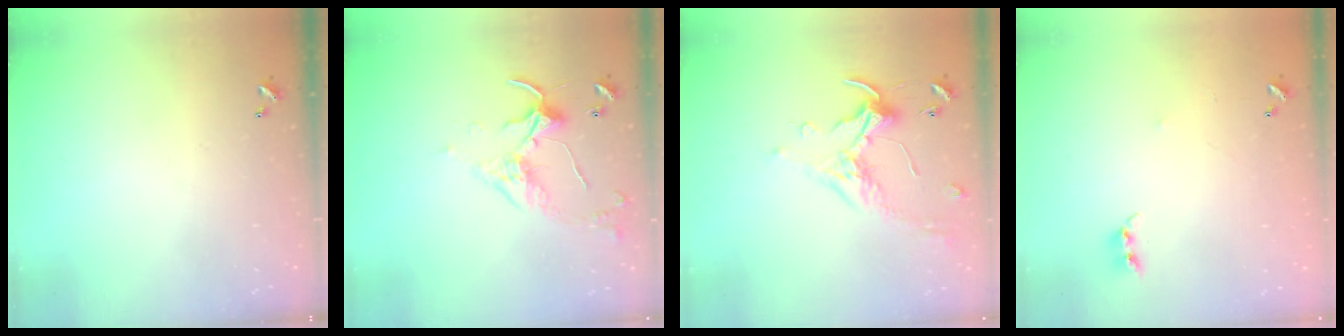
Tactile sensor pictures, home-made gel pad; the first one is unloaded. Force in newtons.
{"total": 3.9, "press": 3.9, "slide": 0.3}
{"total": 0.6, "press": 0.5, "slide": 0.3}
{"total": 6.9, "press": 6.9, "slide": 0.5}